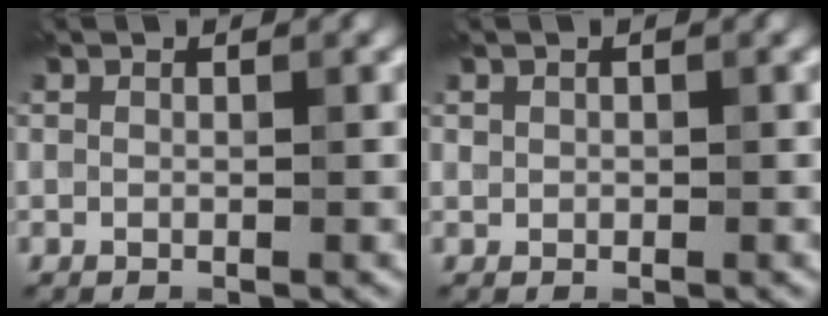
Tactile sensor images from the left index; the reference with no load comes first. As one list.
[{"total": 0.5, "force": [0.2, 0.5, -0.1], "torque": [0.007, 0.005, 0.000]}]